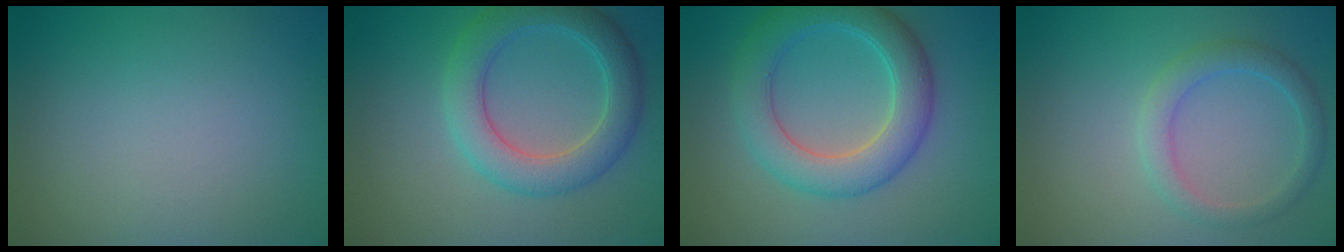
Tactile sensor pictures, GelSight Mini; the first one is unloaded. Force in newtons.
{"total": 5.1, "press": 5.0, "slide": 0.3}
{"total": 5.7, "press": 5.7, "slide": 0.4}
{"total": 2.5, "press": 2.5, "slide": 0.3}